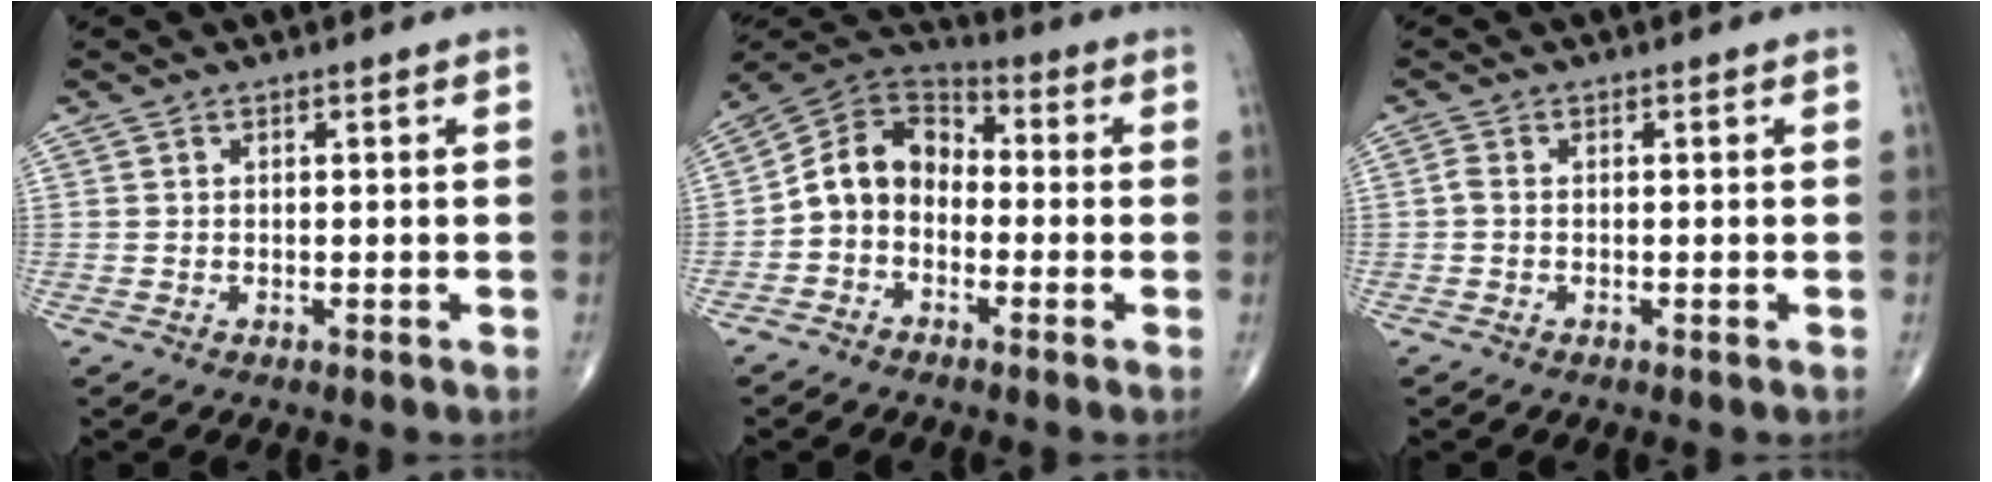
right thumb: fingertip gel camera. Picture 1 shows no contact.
{"total": 9.8, "force": [-2.1, 7.7, 5.7], "torque": [-0.083, 0.049, -0.057]}
{"total": 1.0, "force": [-0.2, 0.6, 0.9], "torque": [-0.019, 0.000, -0.008]}